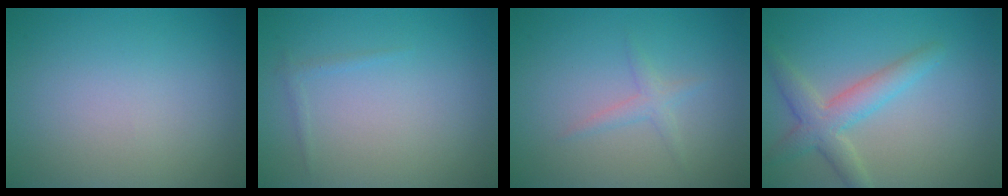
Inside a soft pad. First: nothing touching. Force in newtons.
{"total": 0.6, "press": 0.6, "slide": 0.1}
{"total": 1.3, "press": 1.3, "slide": 0.0}
{"total": 3.8, "press": 3.8, "slide": 0.3}